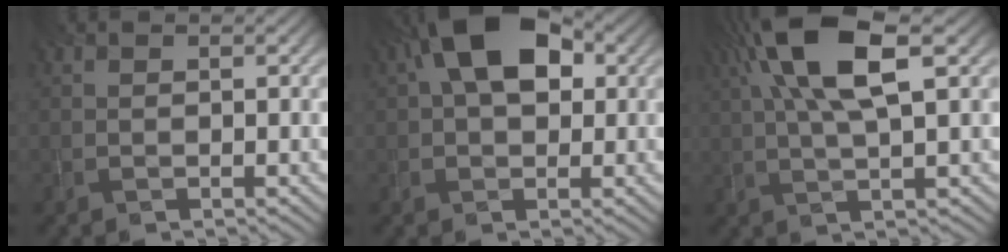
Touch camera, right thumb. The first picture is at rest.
{"total": 10.3, "force": [3.2, 5.9, 7.9], "torque": [-0.144, 0.029, 0.034]}
{"total": 11.4, "force": [4.6, 3.0, 10.0], "torque": [-0.218, 0.021, 0.083]}